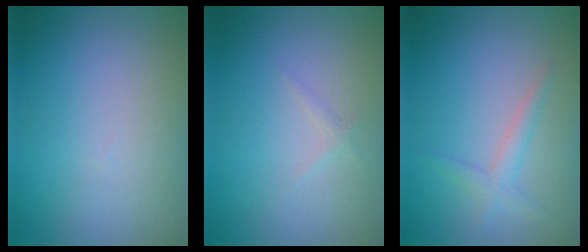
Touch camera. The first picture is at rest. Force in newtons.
{"total": 0.5, "press": 0.5, "slide": 0.0}
{"total": 1.6, "press": 1.6, "slide": 0.0}